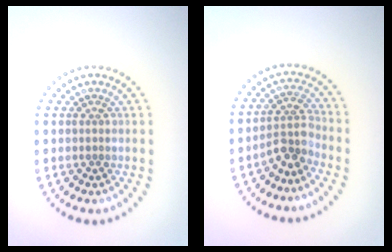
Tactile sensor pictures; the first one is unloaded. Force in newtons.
{"total": 2.9, "press": 2.1, "slide": 2.0}